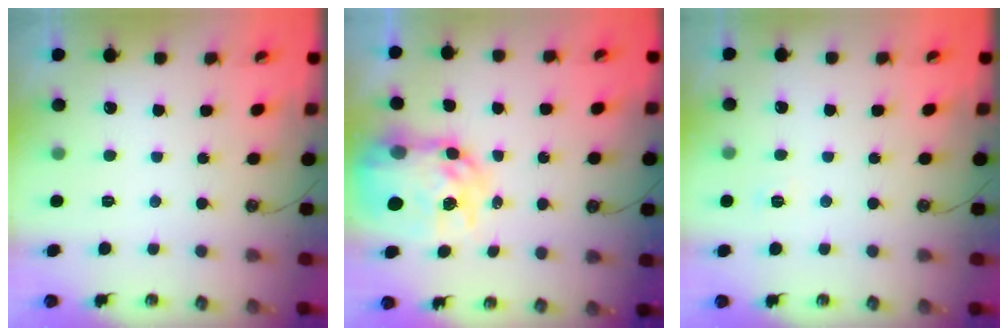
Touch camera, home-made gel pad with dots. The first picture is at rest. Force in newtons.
{"total": 12.4, "press": 12.4, "slide": 1.1}
{"total": 2.6, "press": 2.6, "slide": 0.2}